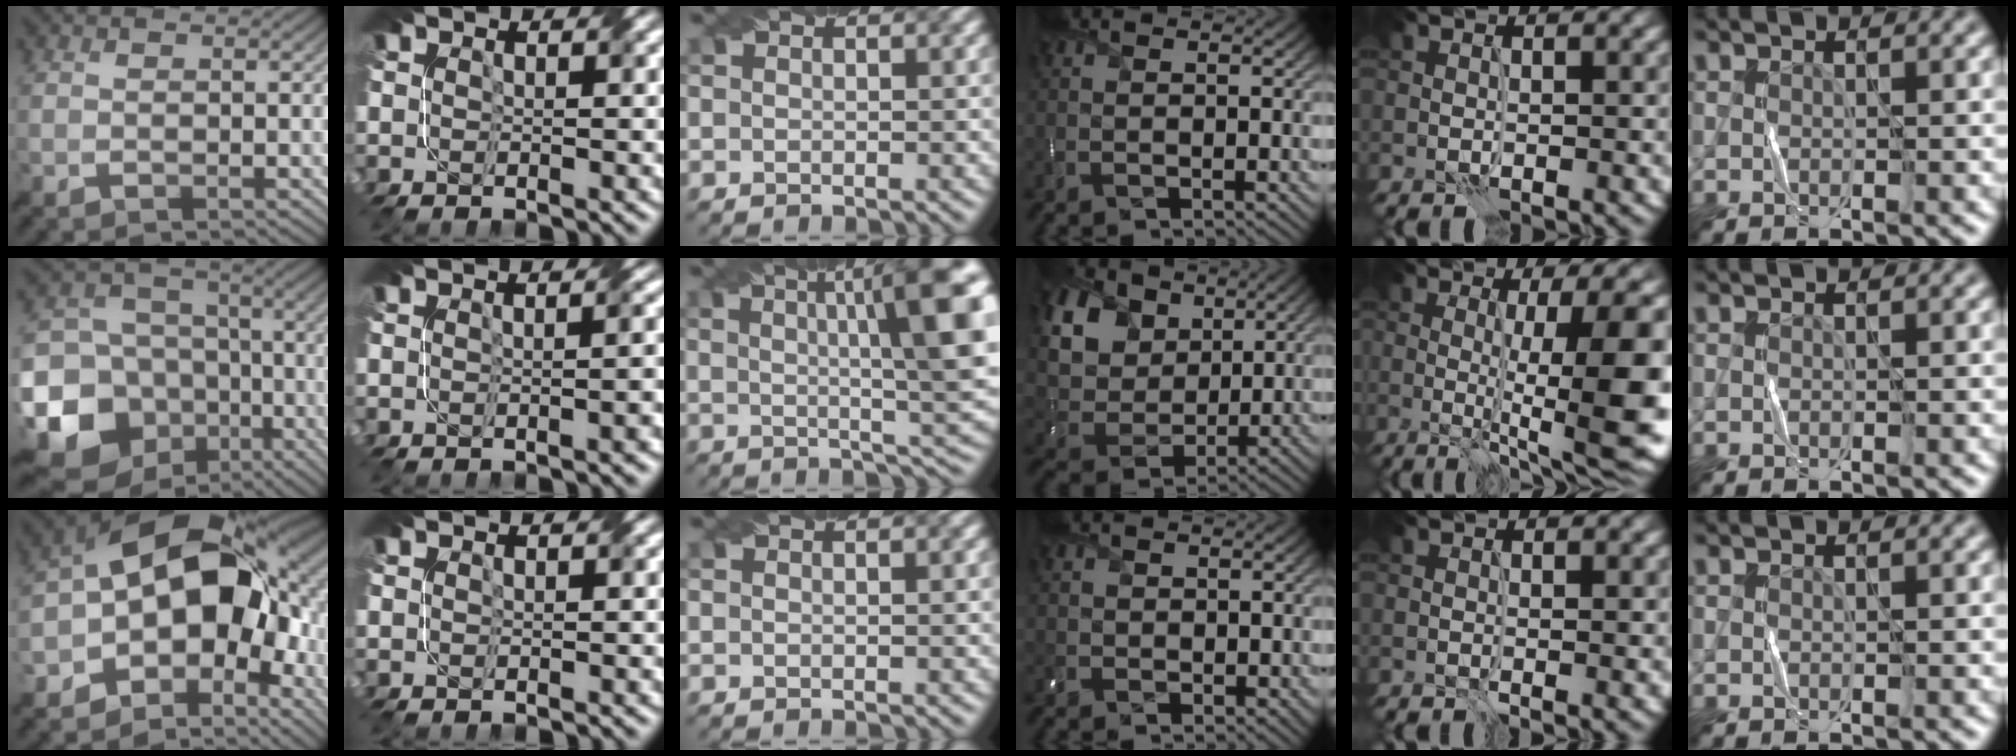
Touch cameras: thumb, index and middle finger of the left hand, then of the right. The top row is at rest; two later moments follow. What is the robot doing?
{"motion": "fold", "object": "bubble wrap"}